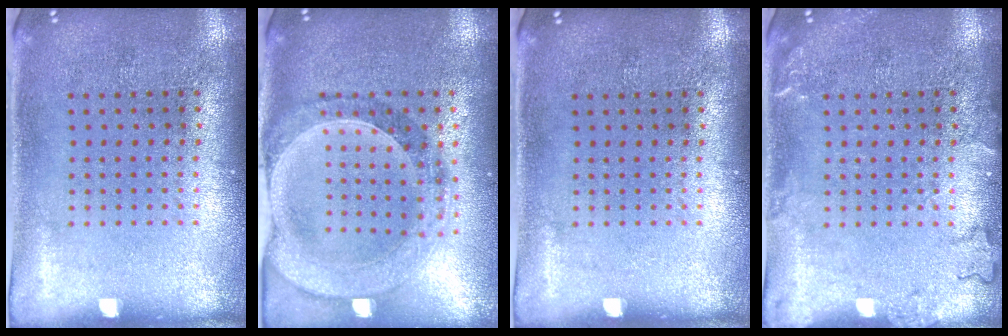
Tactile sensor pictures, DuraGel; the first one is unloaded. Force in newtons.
{"total": 1.5, "press": 1.4, "slide": 0.4}
{"total": 0.0}
{"total": 1.7, "press": 1.6, "slide": 0.3}